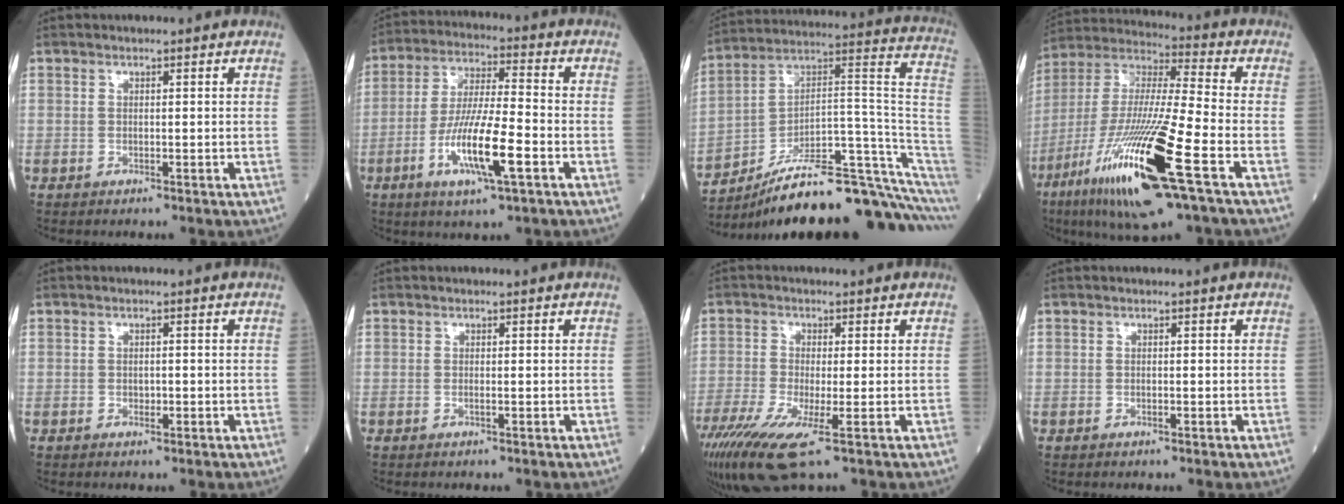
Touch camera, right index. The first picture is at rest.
{"total": 12.1, "force": [-4.5, 1.2, 11.2], "torque": [-0.212, -0.013, -0.083]}
{"total": 24.0, "force": [-17.0, 1.6, 16.8], "torque": [-0.150, 0.061, -0.262]}
{"total": 22.6, "force": [-10.0, 1.7, 20.2], "torque": [-0.413, -0.048, -0.186]}
{"total": 1.0, "force": [-0.5, 0.5, 0.8], "torque": [-0.011, 0.000, -0.006]}
{"total": 0.0}
{"total": 11.5, "force": [-6.0, 2.3, 9.5], "torque": [-0.195, -0.032, -0.106]}
{"total": 0.0}